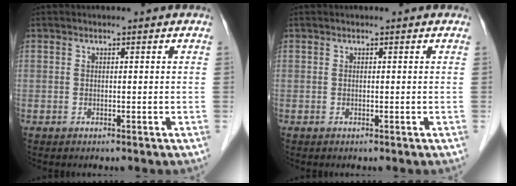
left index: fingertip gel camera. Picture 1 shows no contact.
{"total": 0.0}